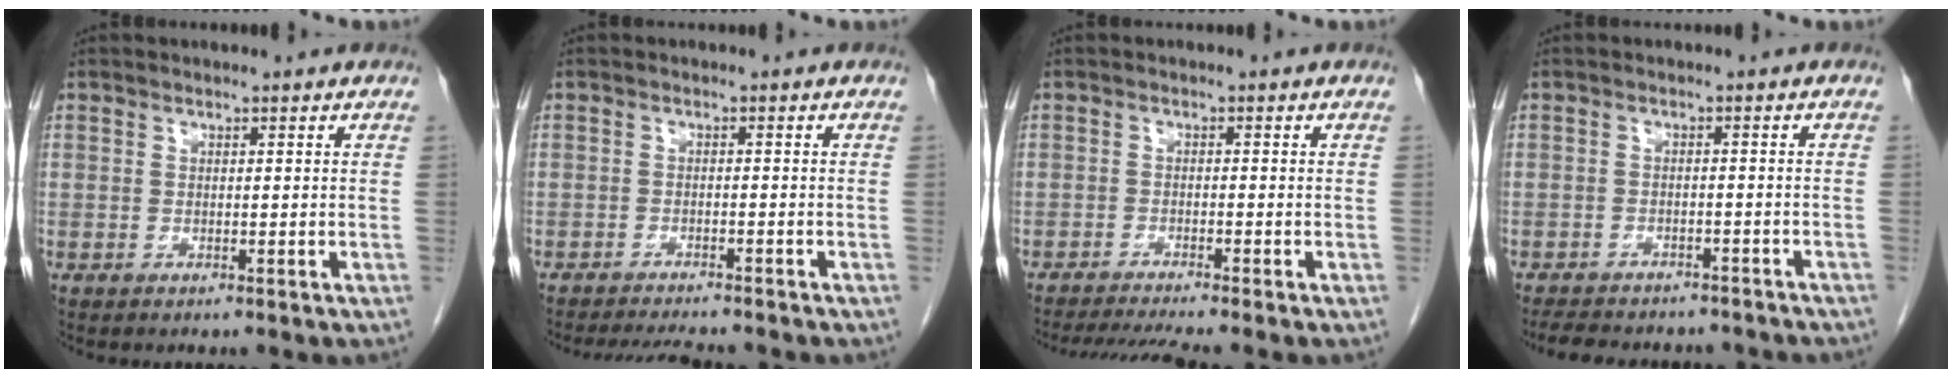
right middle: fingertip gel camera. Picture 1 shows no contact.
{"total": 6.8, "force": [-6.3, 0.5, 2.6], "torque": [-0.037, -0.016, -0.093]}
{"total": 6.3, "force": [-5.5, -1.1, 2.8], "torque": [-0.044, -0.020, -0.090]}
{"total": 14.0, "force": [-12.4, 4.2, 5.1], "torque": [-0.103, -0.001, -0.148]}